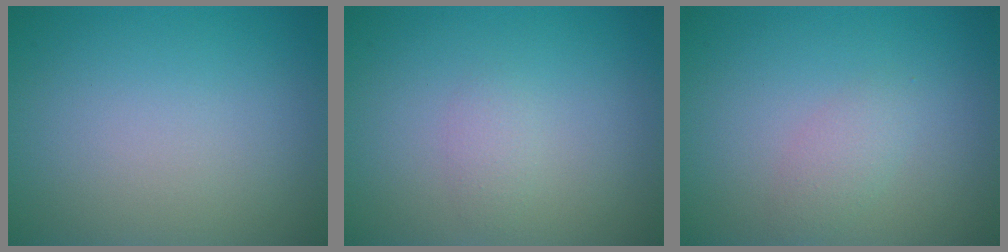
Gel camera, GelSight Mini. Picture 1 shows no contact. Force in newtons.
{"total": 1.1, "press": 1.1, "slide": 0.0}
{"total": 1.5, "press": 1.5, "slide": 0.1}